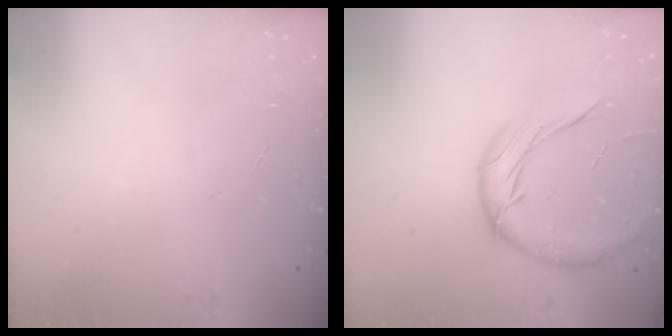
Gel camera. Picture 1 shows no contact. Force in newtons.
{"total": 13.1, "press": 13.0, "slide": 1.8}